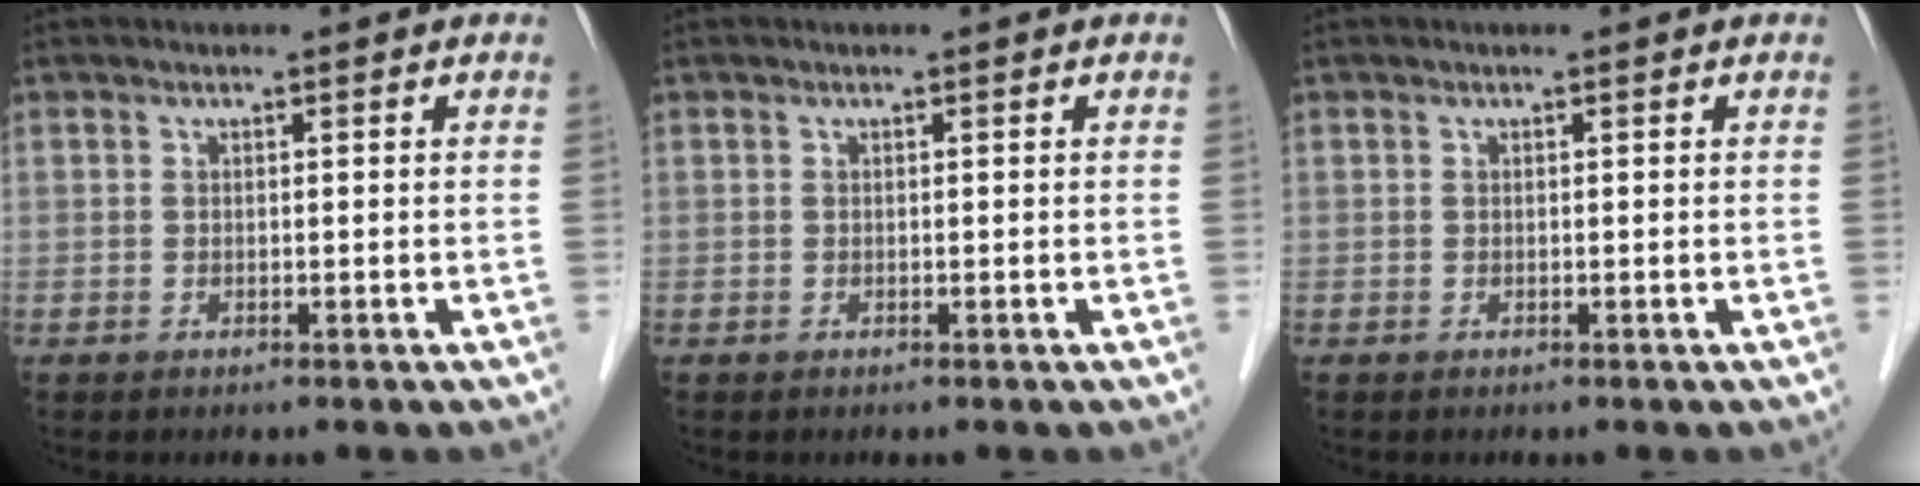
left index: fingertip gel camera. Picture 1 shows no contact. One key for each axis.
{"total": 0.0}
{"total": 0.0}